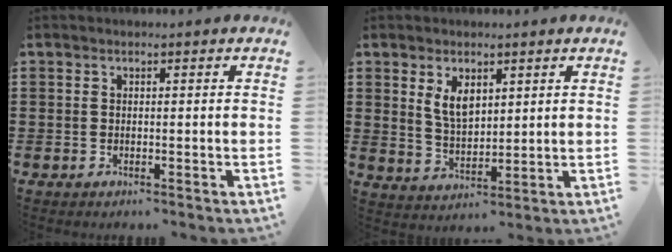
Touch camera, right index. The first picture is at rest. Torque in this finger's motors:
{"motor_torque": [0.32, 0.15, 0.15, 0.10]}